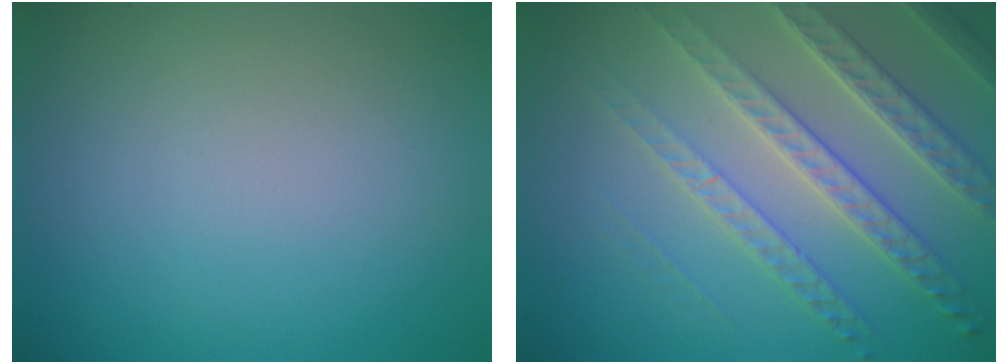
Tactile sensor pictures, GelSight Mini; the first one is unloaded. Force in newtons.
{"total": 6.6, "press": 4.7, "slide": 4.5}